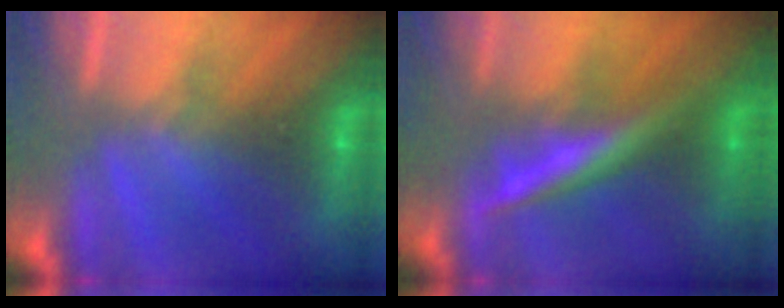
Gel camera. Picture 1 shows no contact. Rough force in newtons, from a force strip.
{"total": 2.9}